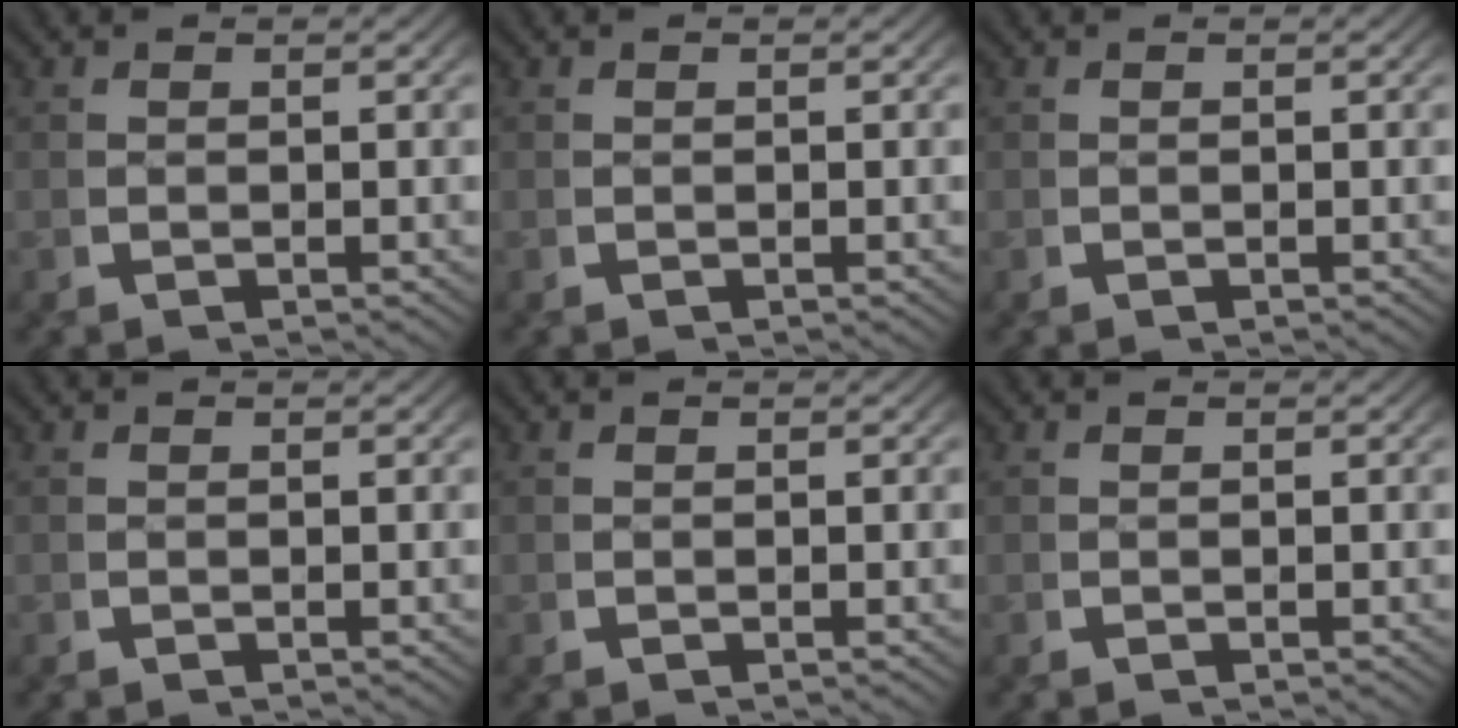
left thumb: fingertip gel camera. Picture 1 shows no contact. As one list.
[{"total": 0.0}, {"total": 0.0}, {"total": 0.0}, {"total": 0.0}, {"total": 0.0}]